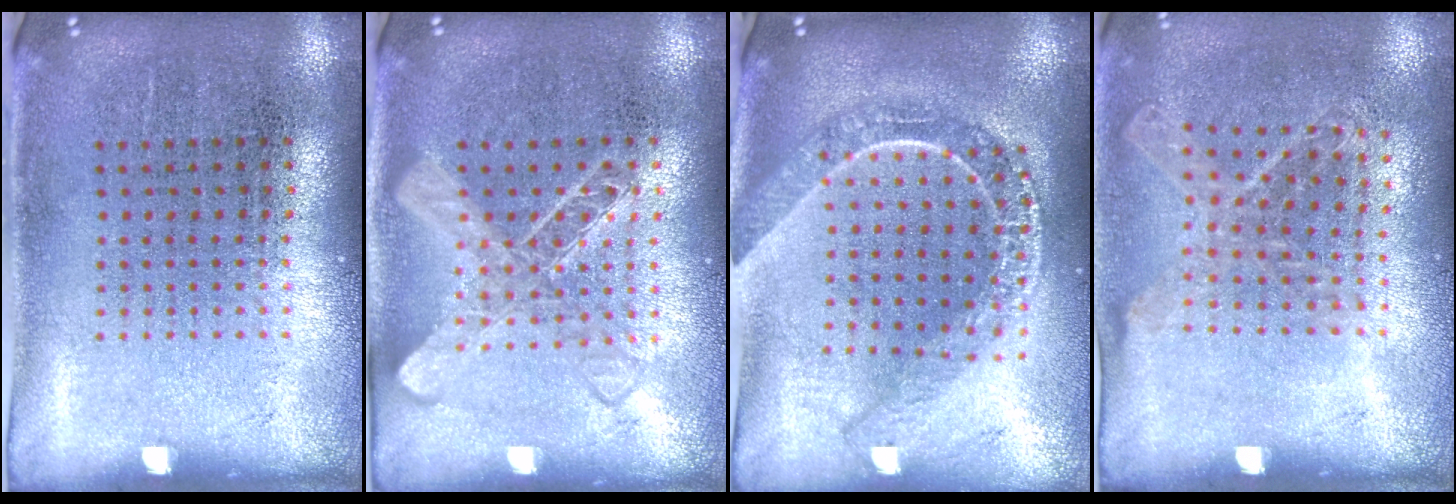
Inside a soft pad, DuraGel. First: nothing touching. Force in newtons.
{"total": 1.6, "press": 1.6, "slide": 0.4}
{"total": 2.2, "press": 1.9, "slide": 1.1}
{"total": 1.1, "press": 1.0, "slide": 0.5}